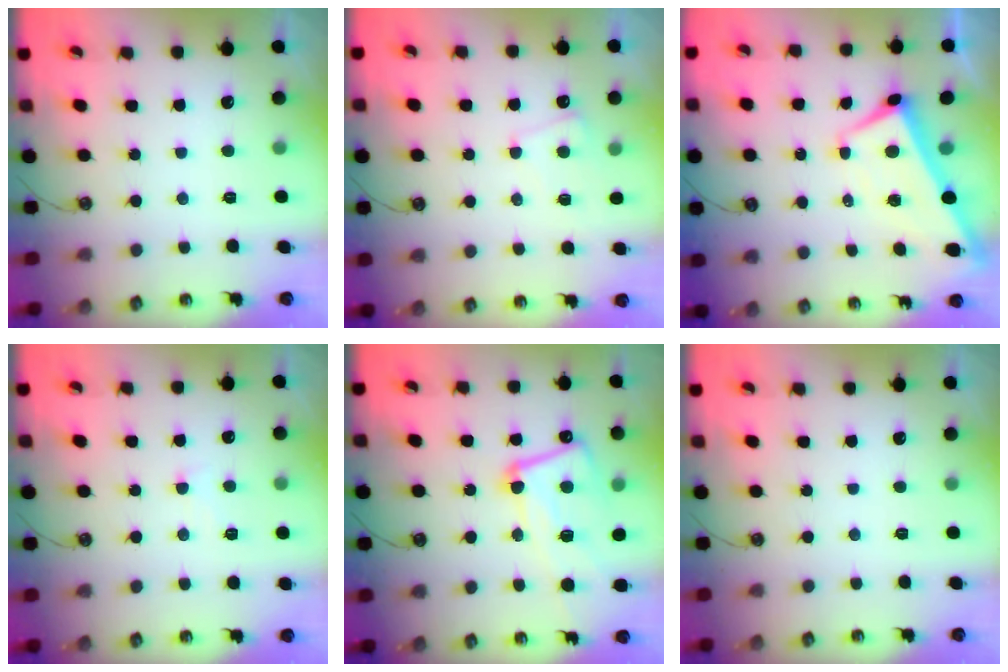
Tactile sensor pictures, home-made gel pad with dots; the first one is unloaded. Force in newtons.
{"total": 0.5, "press": 0.1, "slide": 0.5}
{"total": 4.7, "press": 4.6, "slide": 0.8}
{"total": 0.7, "press": 0.5, "slide": 0.5}
{"total": 14.0, "press": 14.0, "slide": 0.9}
{"total": 0.0}